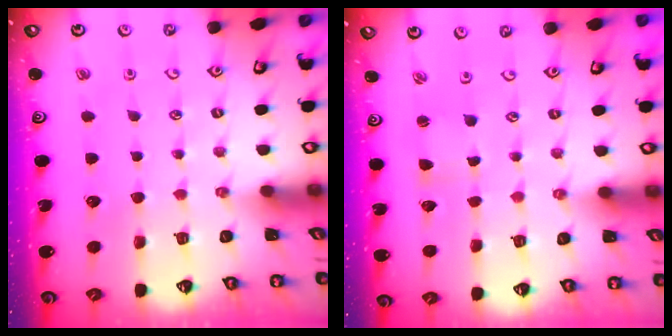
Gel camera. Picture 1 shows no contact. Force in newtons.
{"total": 1.9, "press": 1.9, "slide": 0.3}